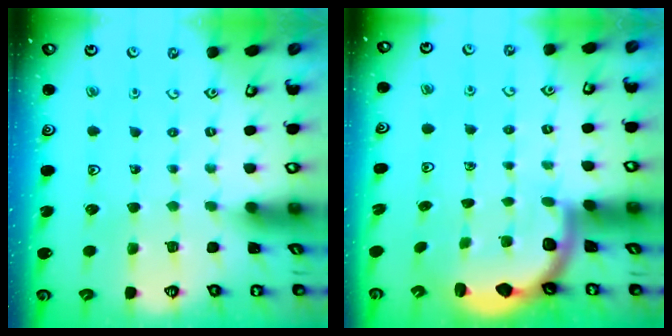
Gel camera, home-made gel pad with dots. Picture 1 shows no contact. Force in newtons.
{"total": 2.5, "press": 2.4, "slide": 0.7}